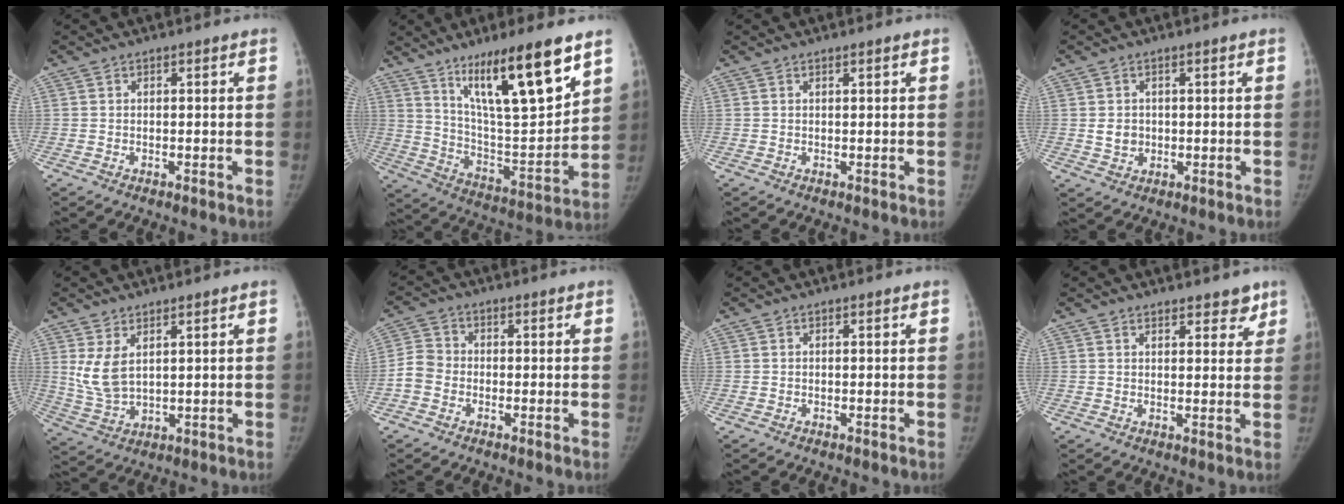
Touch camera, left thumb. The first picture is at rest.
{"total": 21.3, "force": [12.8, 4.4, 16.5], "torque": [-0.243, -0.065, 0.226]}
{"total": 0.5, "force": [0.4, 0.1, 0.4], "torque": [-0.006, -0.001, 0.007]}
{"total": 3.1, "force": [0.2, 2.7, 1.5], "torque": [-0.014, -0.001, 0.011]}
{"total": 6.7, "force": [2.8, 3.4, 5.1], "torque": [-0.100, -0.019, 0.070]}
{"total": 4.3, "force": [-1.4, 3.7, 1.9], "torque": [-0.030, 0.010, -0.038]}
{"total": 0.0}
{"total": 4.8, "force": [3.8, 2.2, 2.1], "torque": [0.006, -0.019, 0.052]}